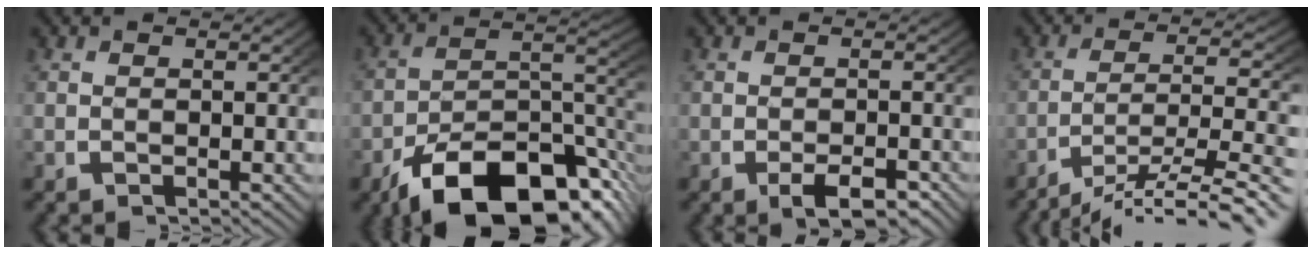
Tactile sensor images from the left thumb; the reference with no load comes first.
{"total": 14.9, "force": [-8.0, 7.6, 10.0], "torque": [-0.165, -0.041, -0.098]}
{"total": 3.0, "force": [-1.8, 1.3, 2.0], "torque": [-0.023, -0.002, -0.029]}
{"total": 9.7, "force": [-5.7, 4.6, 6.3], "torque": [-0.116, -0.029, -0.075]}